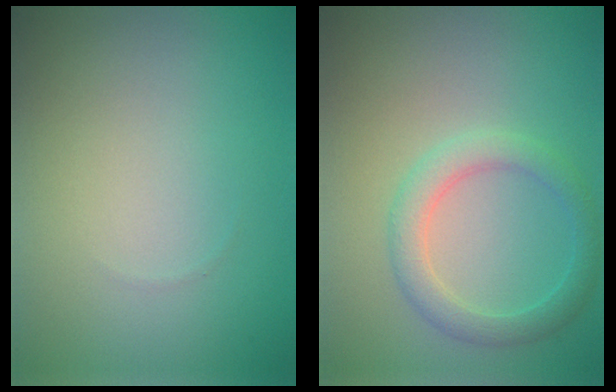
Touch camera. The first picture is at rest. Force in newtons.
{"total": 2.8, "press": 2.8, "slide": 0.0}